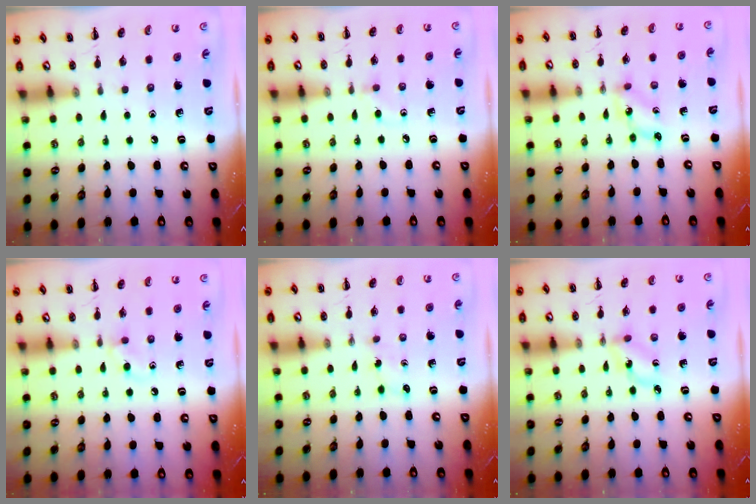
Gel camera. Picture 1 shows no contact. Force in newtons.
{"total": 2.7, "press": 2.5, "slide": 1.0}
{"total": 2.8, "press": 2.7, "slide": 0.7}
{"total": 2.9, "press": 2.6, "slide": 1.3}
{"total": 2.7, "press": 2.5, "slide": 0.9}
{"total": 2.8, "press": 2.7, "slide": 0.8}